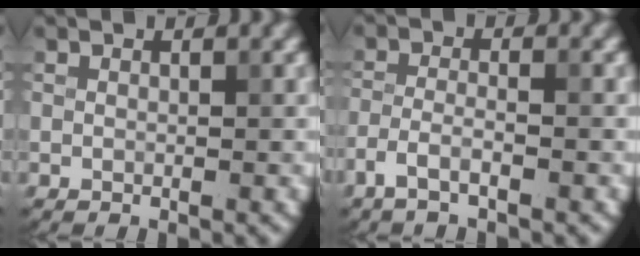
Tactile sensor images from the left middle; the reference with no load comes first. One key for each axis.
{"total": 2.3, "fx": -1.6, "fy": 0.5, "fz": 1.6, "tx": -0.034, "ty": 0.003, "tz": -0.040}